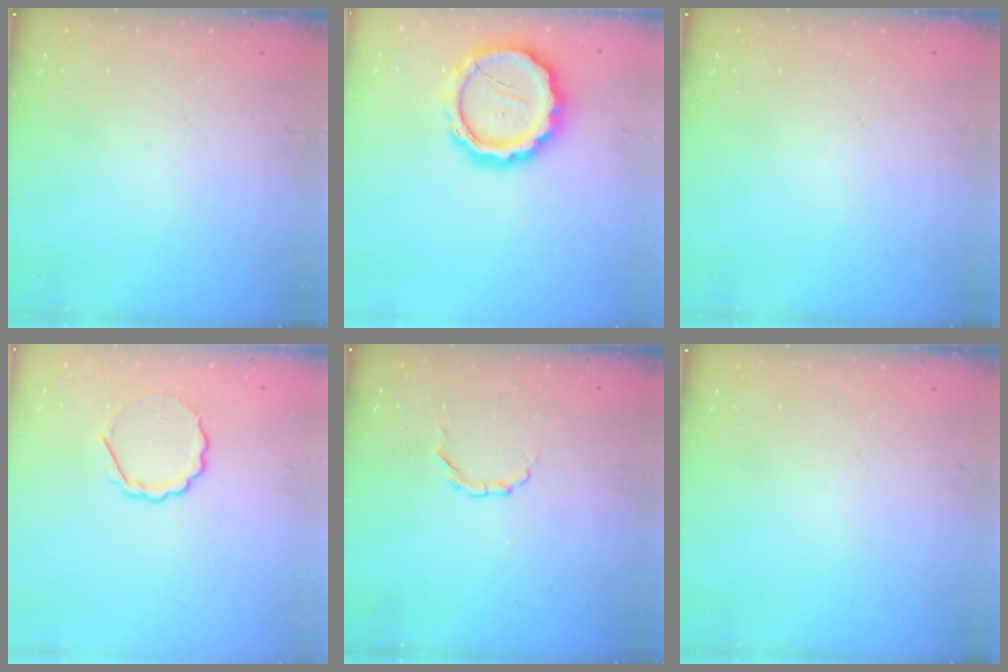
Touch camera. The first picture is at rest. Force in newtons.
{"total": 15.8, "press": 15.6, "slide": 2.7}
{"total": 0.0}
{"total": 5.4, "press": 5.2, "slide": 1.3}
{"total": 2.9, "press": 2.7, "slide": 1.1}
{"total": 0.0}